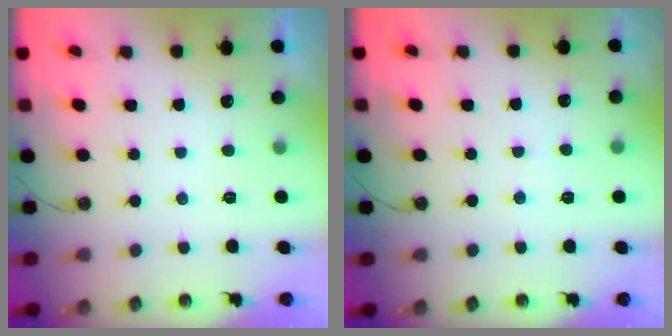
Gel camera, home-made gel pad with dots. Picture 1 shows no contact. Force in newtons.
{"total": 3.6, "press": 3.5, "slide": 0.6}